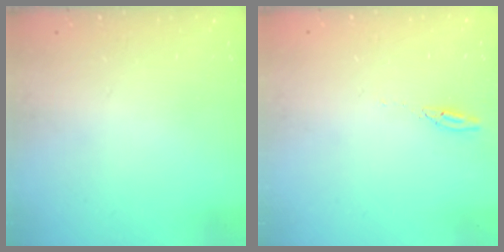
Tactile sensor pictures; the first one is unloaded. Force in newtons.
{"total": 2.7, "press": 2.7, "slide": 0.2}